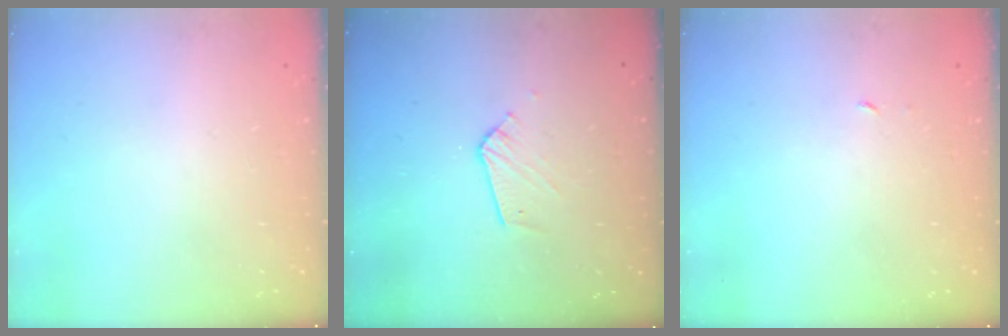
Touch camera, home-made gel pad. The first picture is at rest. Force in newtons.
{"total": 6.2, "press": 6.2, "slide": 0.3}
{"total": 1.8, "press": 1.8, "slide": 0.1}